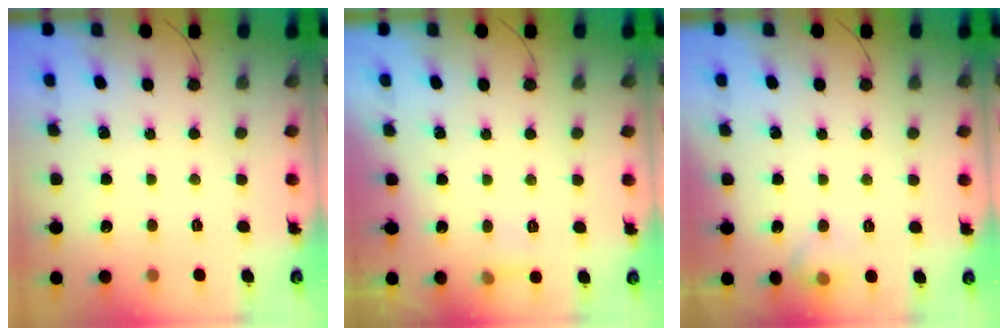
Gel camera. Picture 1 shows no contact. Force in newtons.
{"total": 4.3, "press": 4.1, "slide": 1.1}
{"total": 5.9, "press": 5.7, "slide": 1.5}